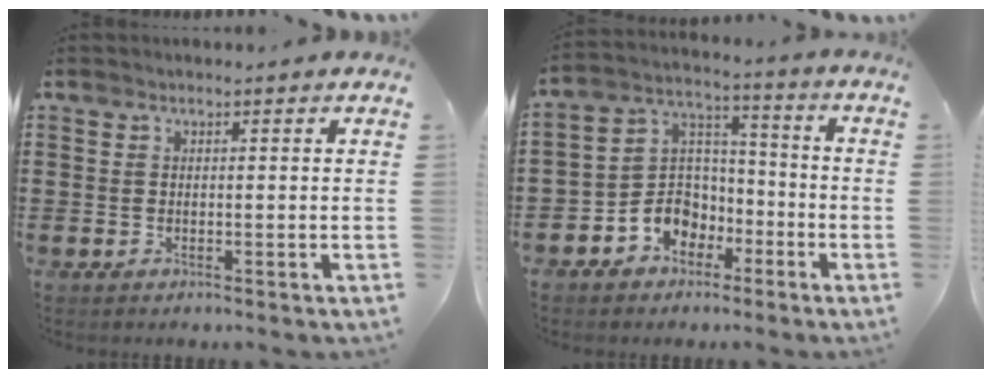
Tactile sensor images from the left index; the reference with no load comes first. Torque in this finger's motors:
{"motor_torque": [1.26, 0.88, 0.27, 0.08]}